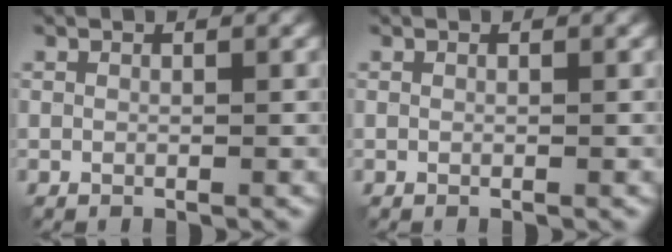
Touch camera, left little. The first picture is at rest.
{"total": 0.0}